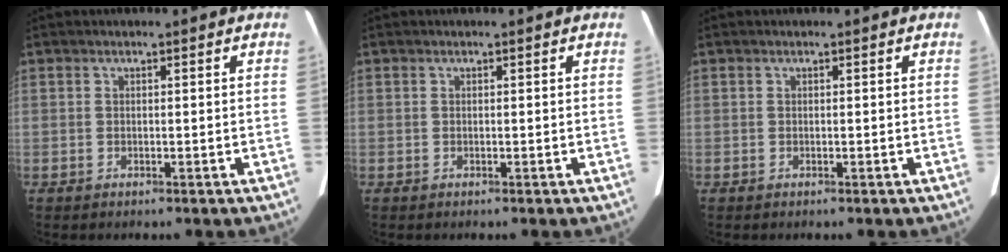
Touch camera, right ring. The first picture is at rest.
{"total": 0.0}
{"total": 0.0}